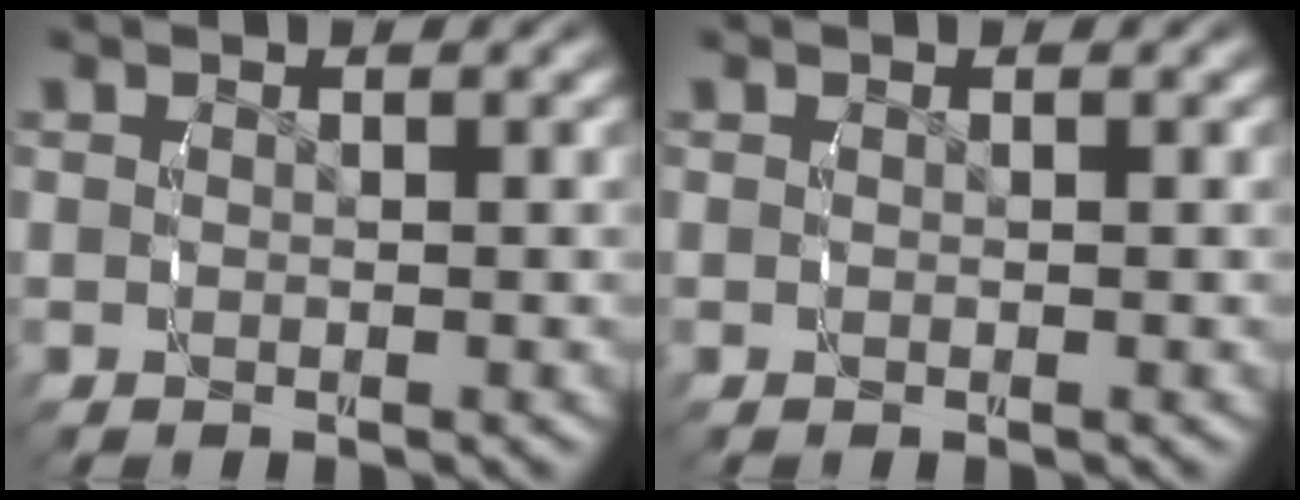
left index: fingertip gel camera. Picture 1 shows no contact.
{"total": 0.0}